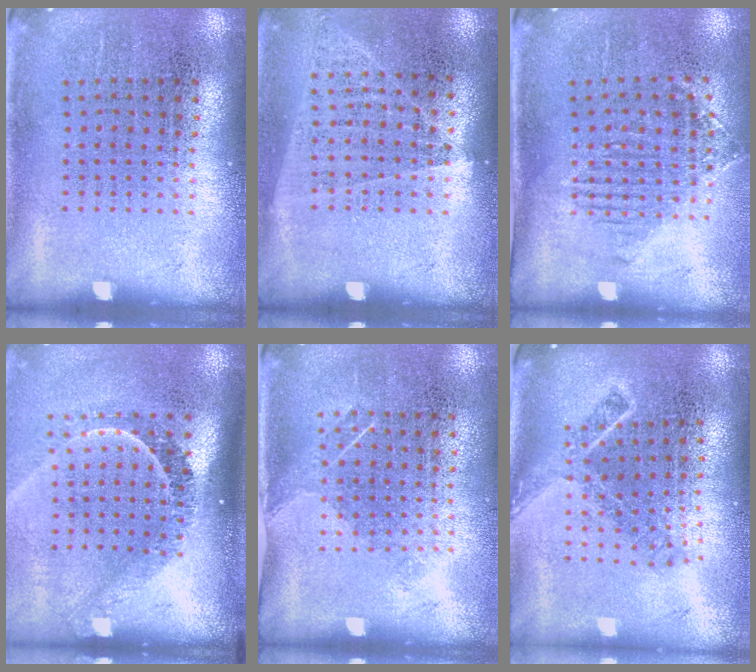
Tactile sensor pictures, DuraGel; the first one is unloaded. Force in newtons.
{"total": 1.0, "press": 1.0, "slide": 0.3}
{"total": 1.2, "press": 1.1, "slide": 0.5}
{"total": 2.2, "press": 1.6, "slide": 1.5}
{"total": 1.2, "press": 0.9, "slide": 0.7}
{"total": 1.9, "press": 1.4, "slide": 1.3}